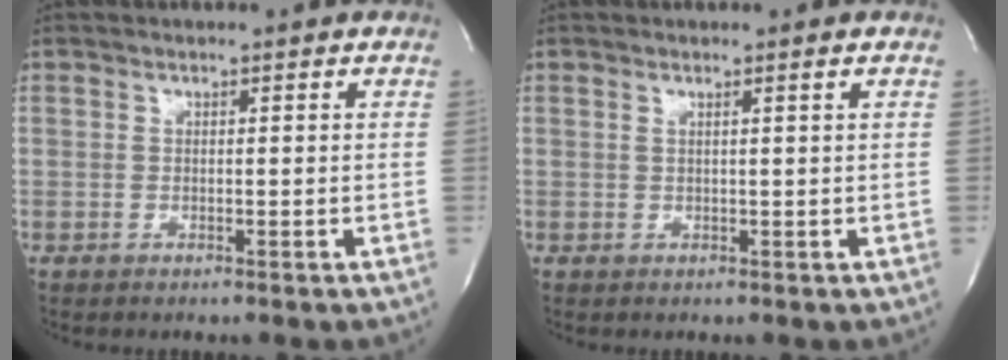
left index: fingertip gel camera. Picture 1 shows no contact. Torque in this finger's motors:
{"motor_torque": [0.08, -0.07, 0.04, 0.01]}